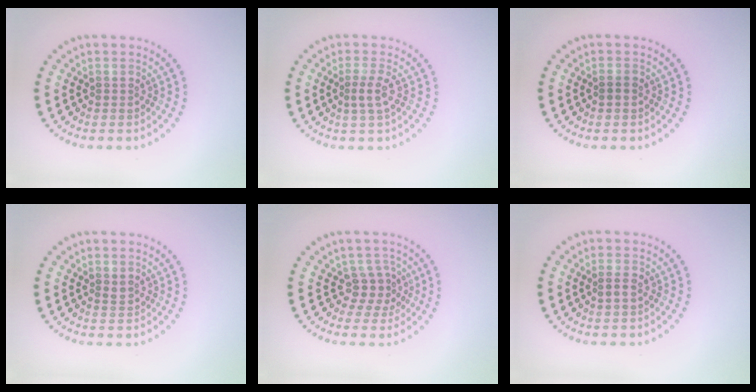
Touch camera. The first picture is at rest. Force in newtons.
{"total": 1.7, "press": 1.3, "slide": 1.1}
{"total": 0.7, "press": 0.7, "slide": 0.1}
{"total": 0.7, "press": 0.6, "slide": 0.3}
{"total": 2.2, "press": 1.7, "slide": 1.4}
{"total": 1.2, "press": 1.1, "slide": 0.4}